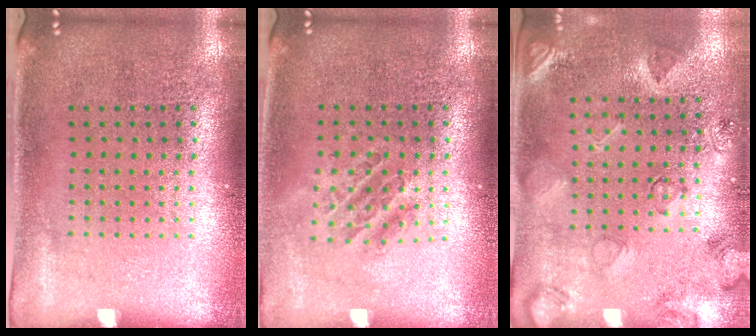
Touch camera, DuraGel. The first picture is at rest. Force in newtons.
{"total": 1.1, "press": 1.1, "slide": 0.3}
{"total": 2.6, "press": 1.9, "slide": 1.7}